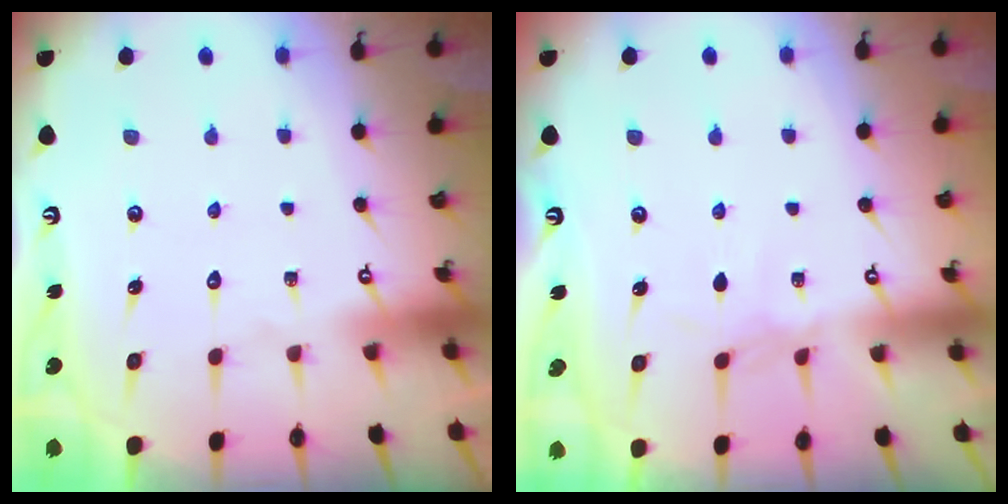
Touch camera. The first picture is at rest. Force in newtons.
{"total": 2.3, "press": 2.2, "slide": 0.4}